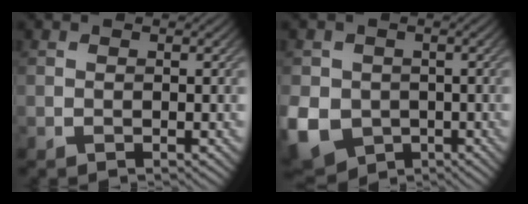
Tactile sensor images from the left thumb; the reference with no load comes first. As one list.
[{"total": 9.4, "force": [-2.4, 7.9, 4.5], "torque": [-0.128, -0.040, -0.050]}]